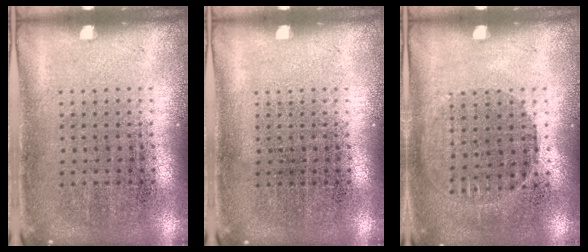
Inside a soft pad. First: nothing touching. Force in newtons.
{"total": 0.0}
{"total": 0.9, "press": 0.8, "slide": 0.4}